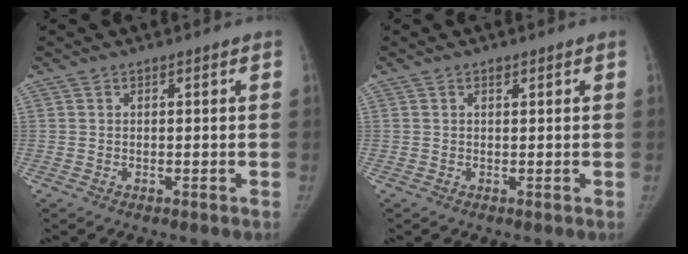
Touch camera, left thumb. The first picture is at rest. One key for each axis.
{"total": 0.9, "fx": 0.6, "fy": 0.4, "fz": 0.5, "tx": -0.006, "ty": -0.003, "tz": 0.009}